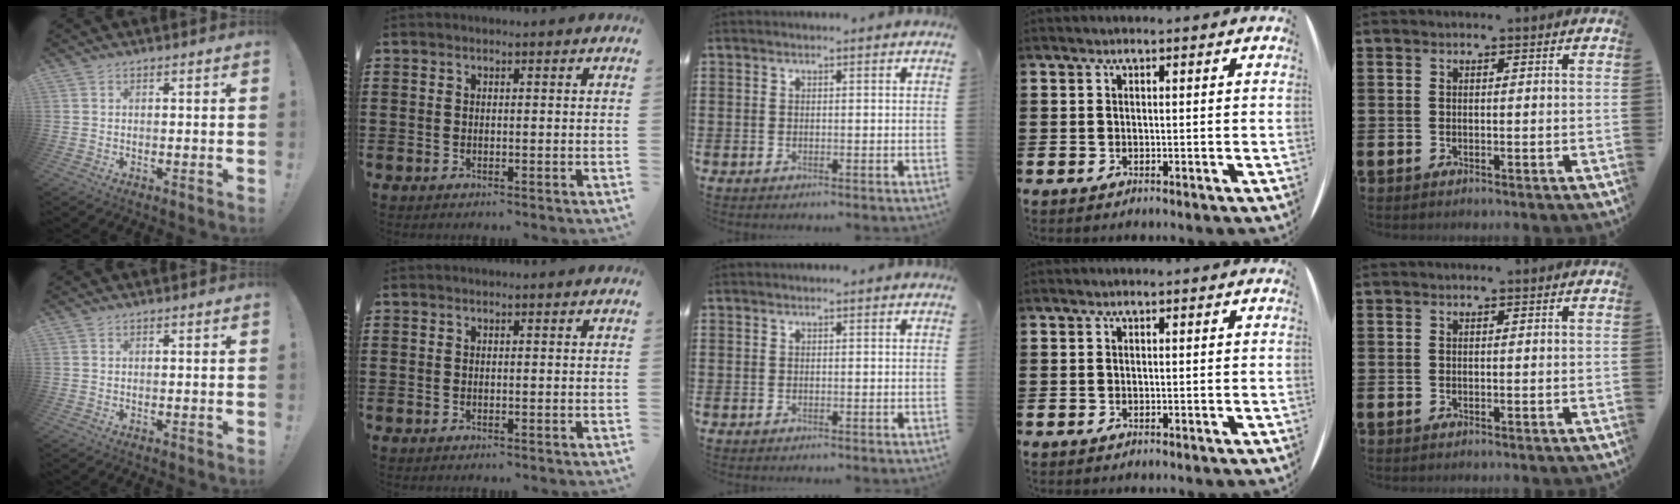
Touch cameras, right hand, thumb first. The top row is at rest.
{}